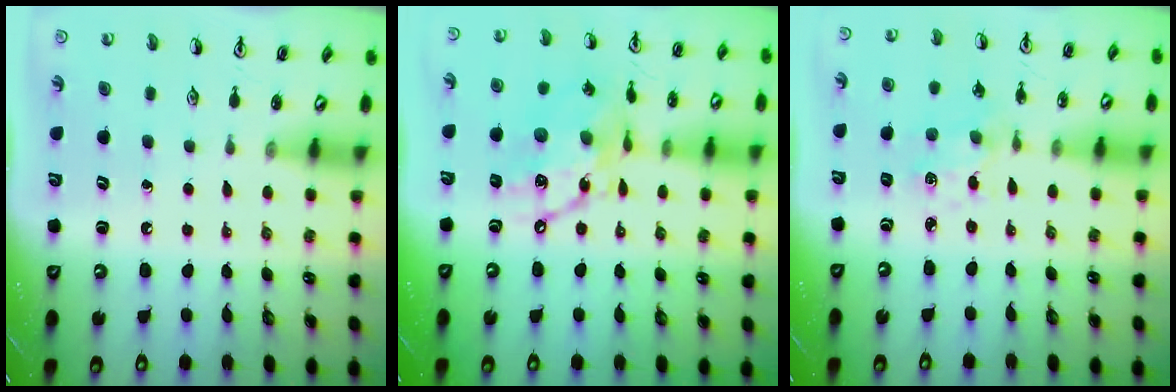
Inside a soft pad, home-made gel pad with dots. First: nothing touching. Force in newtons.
{"total": 14.6, "press": 14.5, "slide": 1.5}
{"total": 1.3, "press": 1.3, "slide": 0.1}